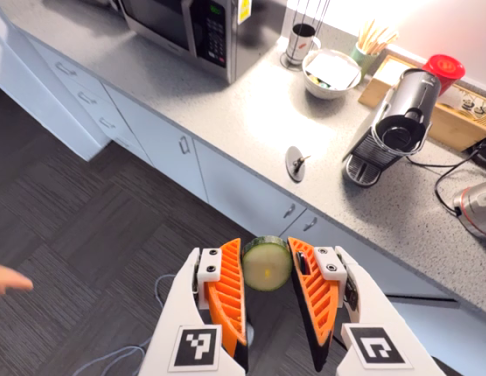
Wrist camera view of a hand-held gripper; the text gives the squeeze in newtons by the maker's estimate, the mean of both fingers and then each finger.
{"total": 9.9, "left": 10.4, "right": 9.4}